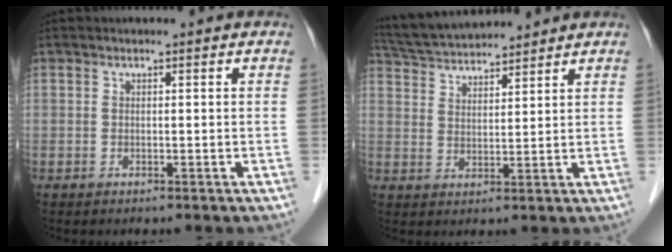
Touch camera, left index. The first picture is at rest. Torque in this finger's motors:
{"motor_torque": [-0.24, -0.41, 0.22, 0.04]}